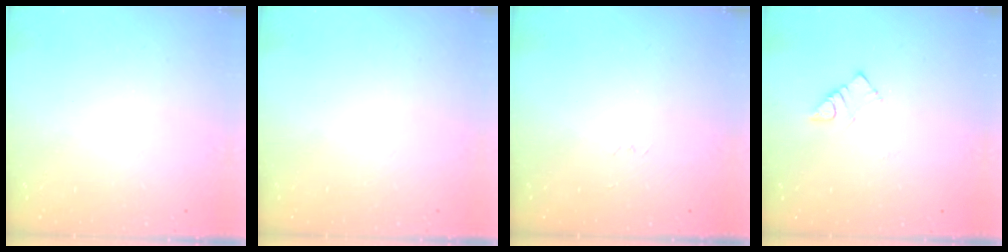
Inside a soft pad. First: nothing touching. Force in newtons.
{"total": 1.5, "press": 1.5, "slide": 0.1}
{"total": 2.6, "press": 2.6, "slide": 0.4}
{"total": 3.8, "press": 3.7, "slide": 0.5}